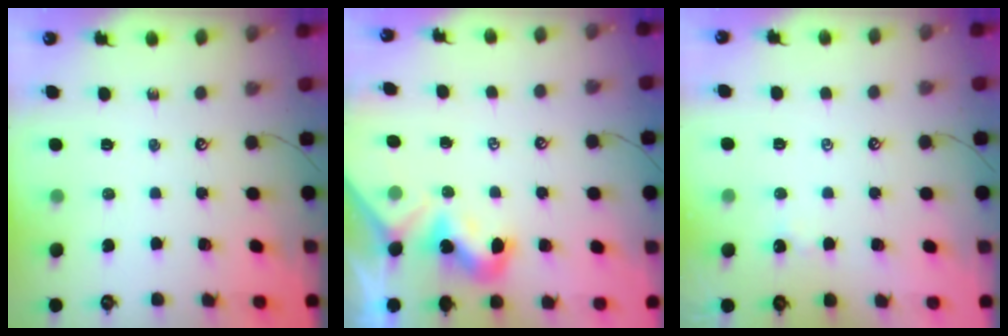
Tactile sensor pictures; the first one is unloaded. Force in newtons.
{"total": 1.7, "press": 1.7, "slide": 0.1}
{"total": 3.2, "press": 3.2, "slide": 0.1}